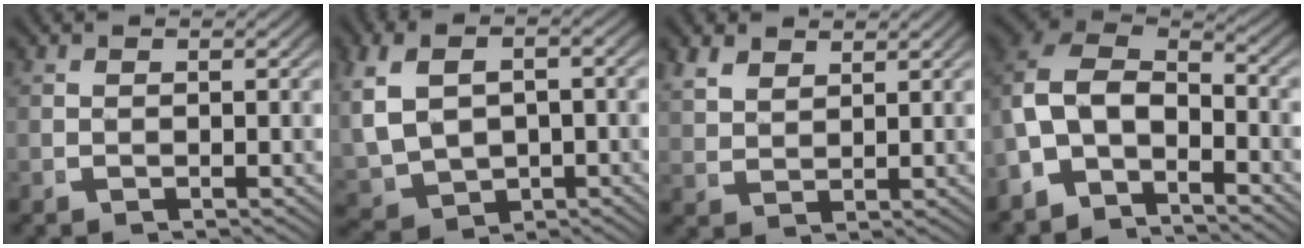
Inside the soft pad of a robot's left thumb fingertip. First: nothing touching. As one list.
[{"total": 8.1, "force": [-0.4, 6.1, 5.3], "torque": [-0.128, -0.030, 0.015]}, {"total": 3.0, "force": [2.6, 1.1, 1.0], "torque": [-0.013, -0.001, 0.057]}, {"total": 12.2, "force": [-0.5, 9.8, 7.2], "torque": [-0.195, -0.041, -0.015]}]